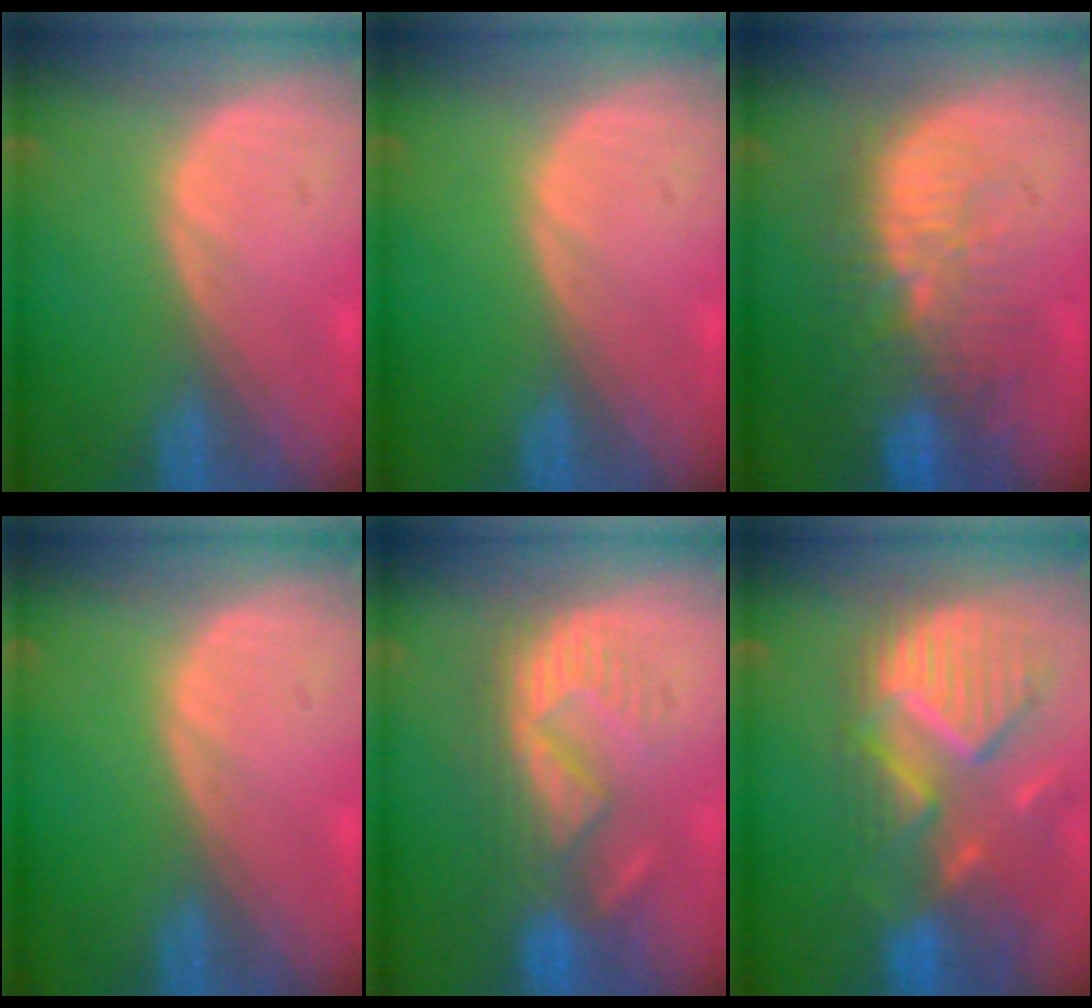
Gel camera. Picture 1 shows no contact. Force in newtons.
{"total": 0.0}
{"total": 11.3, "press": 9.9, "slide": 5.4}
{"total": 0.0}
{"total": 8.6, "press": 8.2, "slide": 2.6}
{"total": 11.7, "press": 10.3, "slide": 5.6}